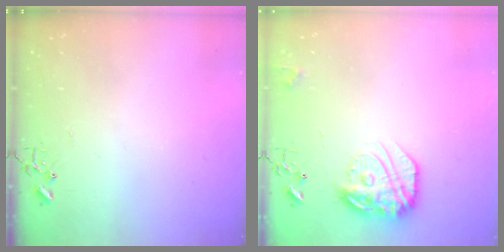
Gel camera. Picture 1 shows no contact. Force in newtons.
{"total": 17.4, "press": 17.3, "slide": 1.2}